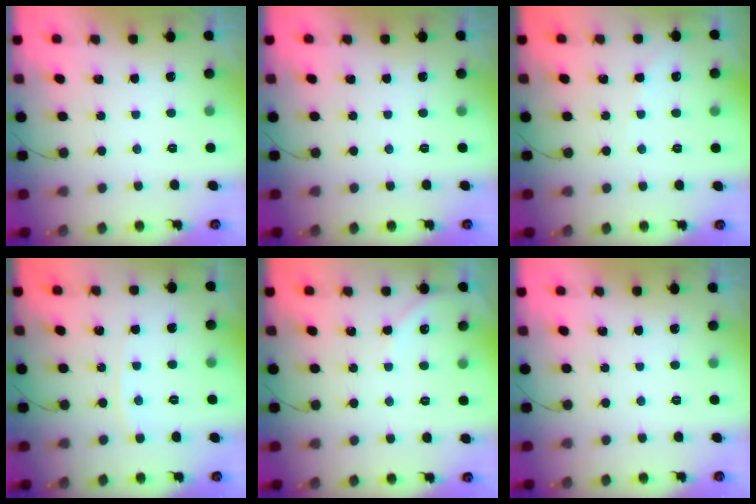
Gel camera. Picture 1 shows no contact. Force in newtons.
{"total": 0.0}
{"total": 2.7, "press": 2.7, "slide": 0.4}
{"total": 2.3, "press": 2.3, "slide": 0.3}
{"total": 2.3, "press": 2.3, "slide": 0.4}
{"total": 0.0}